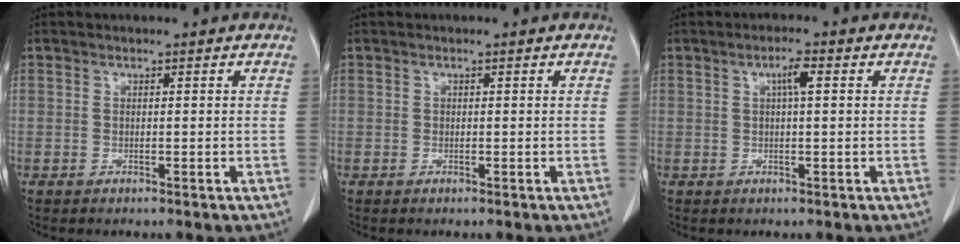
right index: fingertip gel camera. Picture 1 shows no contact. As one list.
[{"total": 0.0}, {"total": 2.6, "force": [0.7, 0.2, 2.4], "torque": [-0.043, 0.004, 0.012]}]